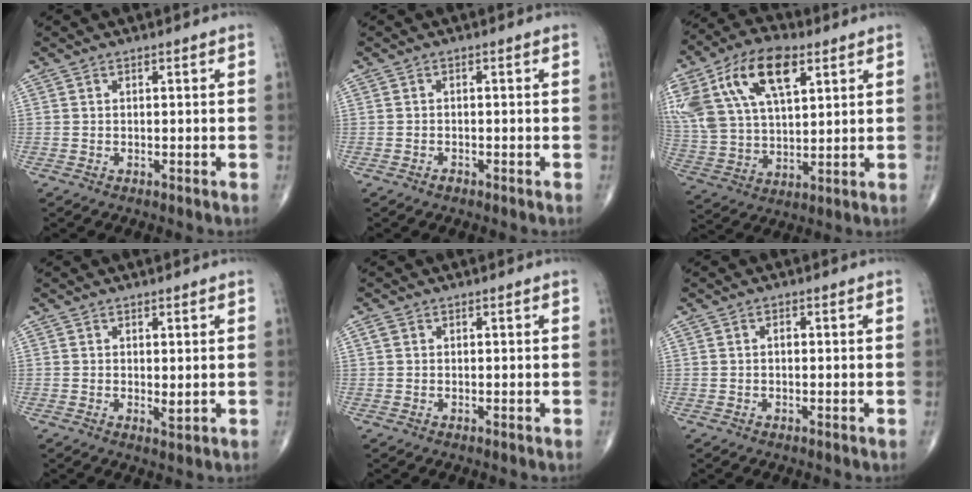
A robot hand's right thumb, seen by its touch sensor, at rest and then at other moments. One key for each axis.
{"total": 0.8, "fx": -0.7, "fy": 0.4, "fz": 0.2, "tx": -0.003, "ty": 0.003, "tz": -0.013}
{"total": 22.2, "fx": 9.5, "fy": 11.8, "fz": 16.3, "tx": -0.335, "ty": 0.006, "tz": 0.177}
{"total": 1.5, "fx": 0.4, "fy": 0.6, "fz": 1.4, "tx": -0.023, "ty": -0.009, "tz": 0.008}
{"total": 1.0, "fx": 0.4, "fy": 0.9, "fz": 0.5, "tx": -0.009, "ty": 0.005, "tz": 0.006}
{"total": 1.0, "fx": 0.1, "fy": 0.6, "fz": 0.8, "tx": -0.012, "ty": 0.003, "tz": 0.000}